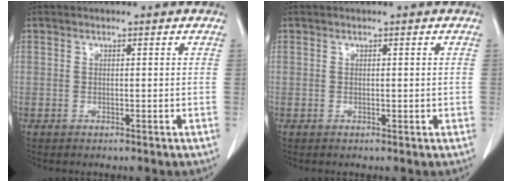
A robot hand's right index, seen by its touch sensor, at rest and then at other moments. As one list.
[{"total": 0.8, "force": [0.0, 0.5, 0.6], "torque": [-0.008, 0.000, 0.003]}]